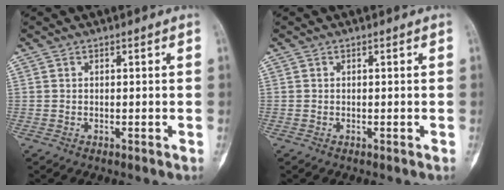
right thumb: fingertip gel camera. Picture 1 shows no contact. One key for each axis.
{"total": 0.0}